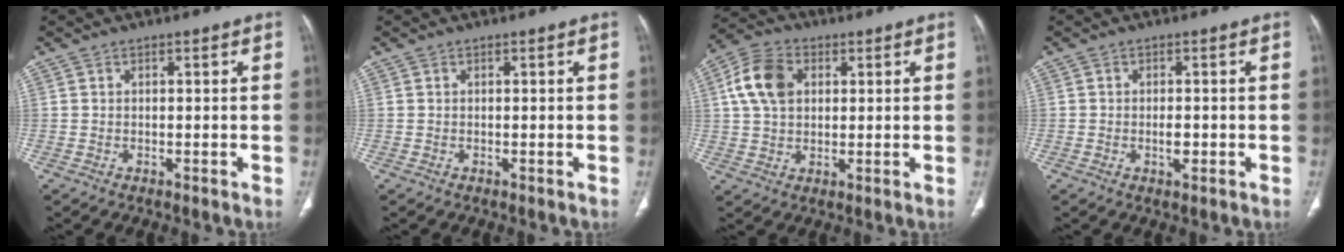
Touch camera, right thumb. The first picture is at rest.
{"total": 0.0}
{"total": 9.9, "force": [2.5, 7.0, 6.6], "torque": [-0.121, 0.011, 0.042]}
{"total": 2.2, "force": [-0.5, 1.0, 1.8], "torque": [-0.029, 0.000, -0.006]}